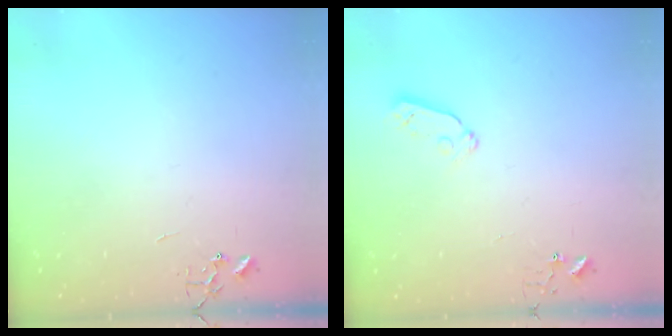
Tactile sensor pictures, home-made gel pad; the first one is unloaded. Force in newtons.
{"total": 4.7, "press": 4.6, "slide": 0.9}